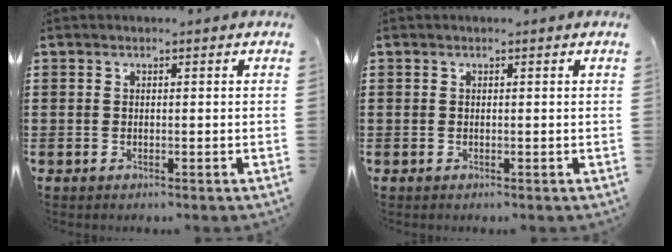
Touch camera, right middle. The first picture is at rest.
{"total": 0.0}